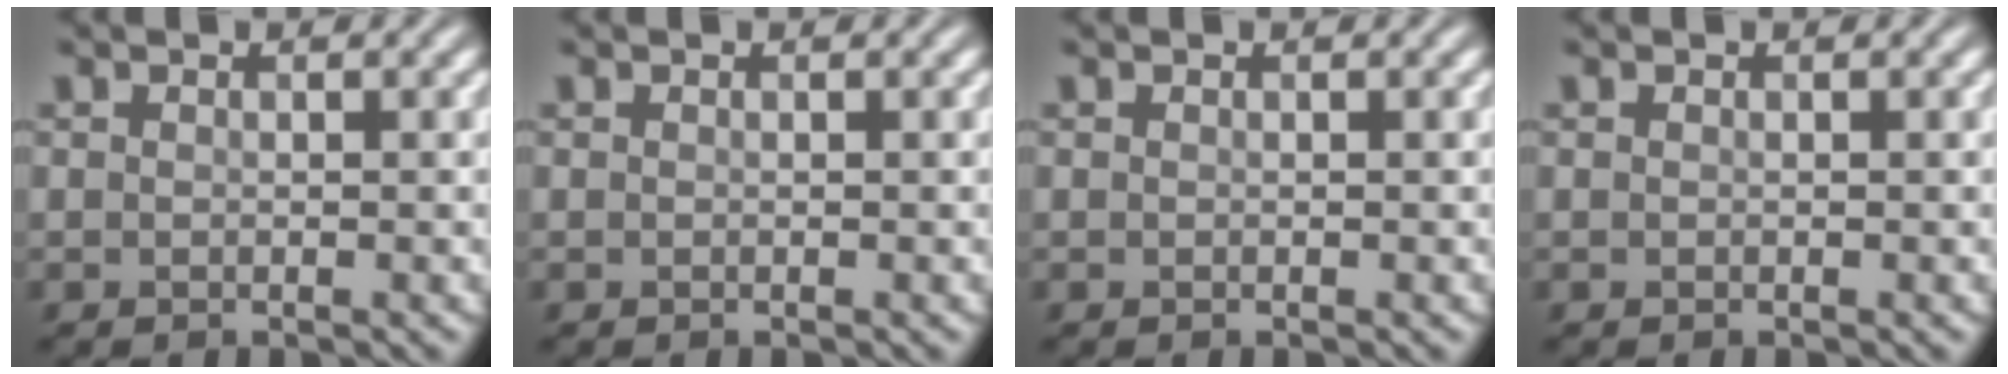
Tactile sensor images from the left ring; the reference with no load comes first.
{"total": 0.0}
{"total": 0.0}
{"total": 0.0}